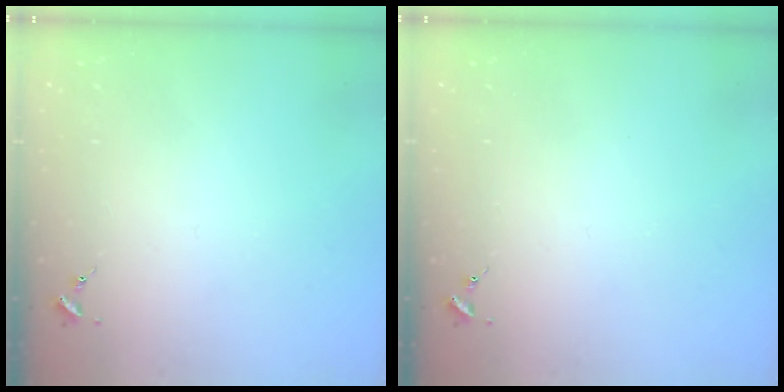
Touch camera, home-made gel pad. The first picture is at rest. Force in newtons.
{"total": 0.0}